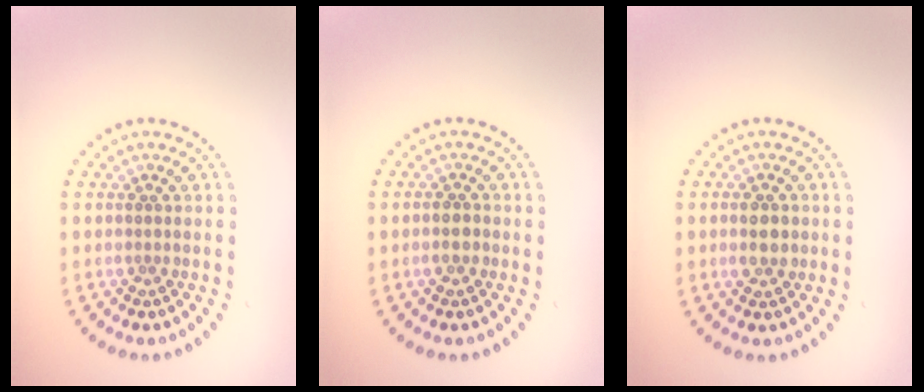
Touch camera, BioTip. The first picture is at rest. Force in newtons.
{"total": 1.2, "press": 1.2, "slide": 0.4}
{"total": 2.5, "press": 2.5, "slide": 0.1}